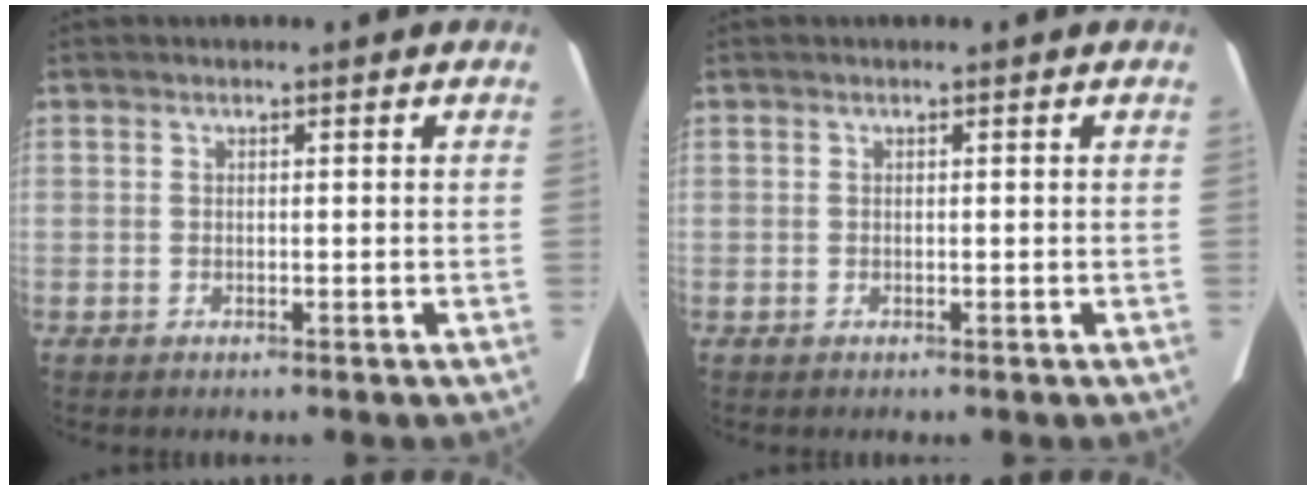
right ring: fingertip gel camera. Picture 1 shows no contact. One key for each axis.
{"total": 0.0}